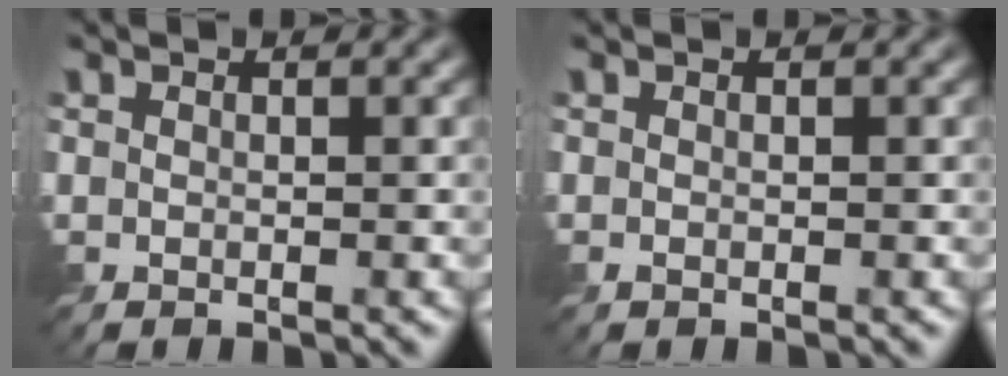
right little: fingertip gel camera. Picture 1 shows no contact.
{"total": 0.0}